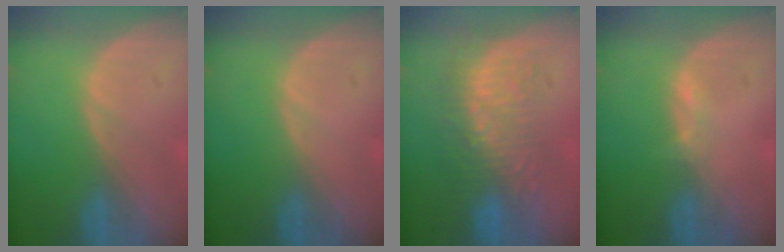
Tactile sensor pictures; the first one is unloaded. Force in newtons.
{"total": 0.0}
{"total": 8.7, "press": 8.3, "slide": 2.5}
{"total": 1.0, "press": 0.8, "slide": 0.5}